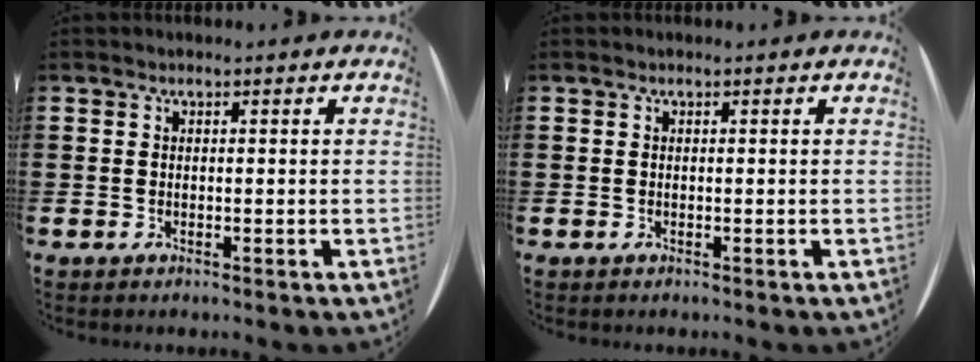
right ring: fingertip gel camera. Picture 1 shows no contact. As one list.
[{"total": 0.0}]